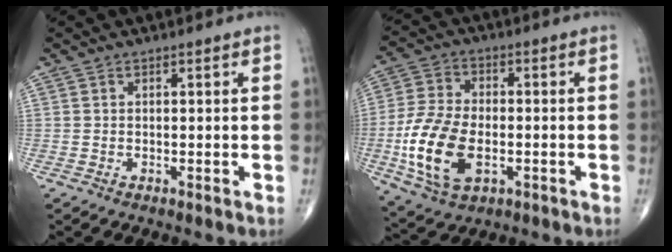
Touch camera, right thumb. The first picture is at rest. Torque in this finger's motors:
{"motor_torque": [0.37, 0.49, 1.34, -0.12, 0.46]}